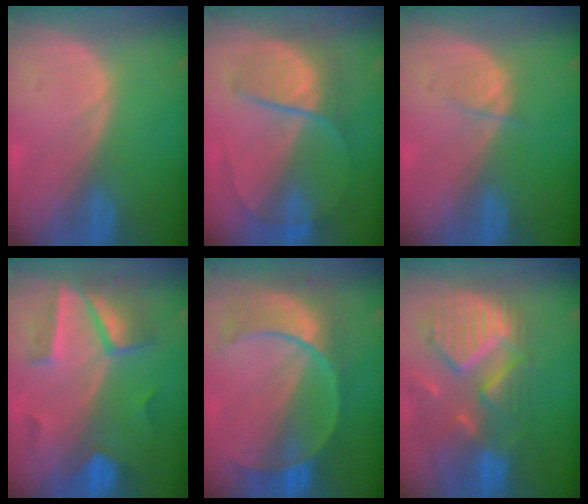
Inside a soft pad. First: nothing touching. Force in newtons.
{"total": 6.8, "press": 6.6, "slide": 1.6}
{"total": 1.6, "press": 1.5, "slide": 0.2}
{"total": 7.3, "press": 7.2, "slide": 0.7}
{"total": 9.4, "press": 8.5, "slide": 4.0}
{"total": 11.9, "press": 10.3, "slide": 5.9}